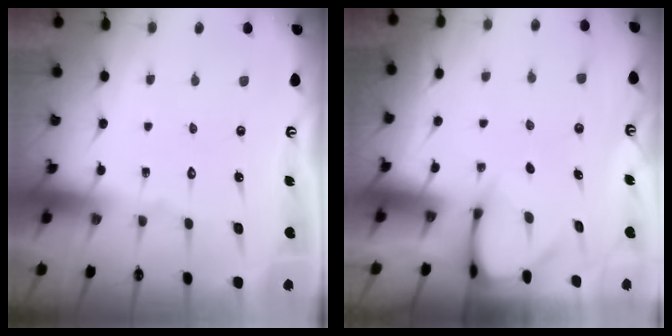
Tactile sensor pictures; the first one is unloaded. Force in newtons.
{"total": 3.0, "press": 3.0, "slide": 0.3}